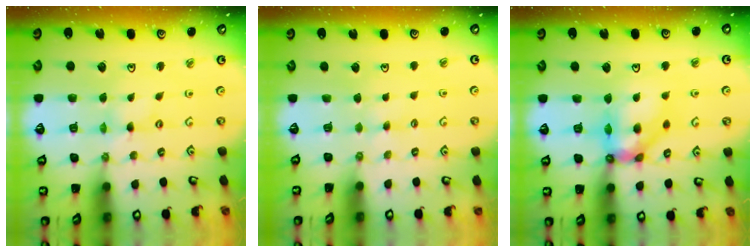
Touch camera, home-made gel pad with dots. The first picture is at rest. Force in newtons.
{"total": 2.4, "press": 2.4, "slide": 0.4}
{"total": 11.1, "press": 10.9, "slide": 1.5}